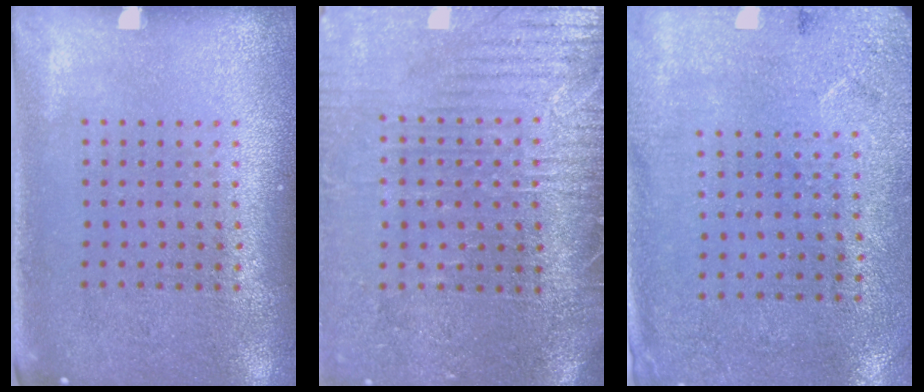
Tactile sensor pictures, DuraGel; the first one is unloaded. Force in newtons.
{"total": 3.7, "press": 3.3, "slide": 1.6}
{"total": 2.7, "press": 2.2, "slide": 1.6}